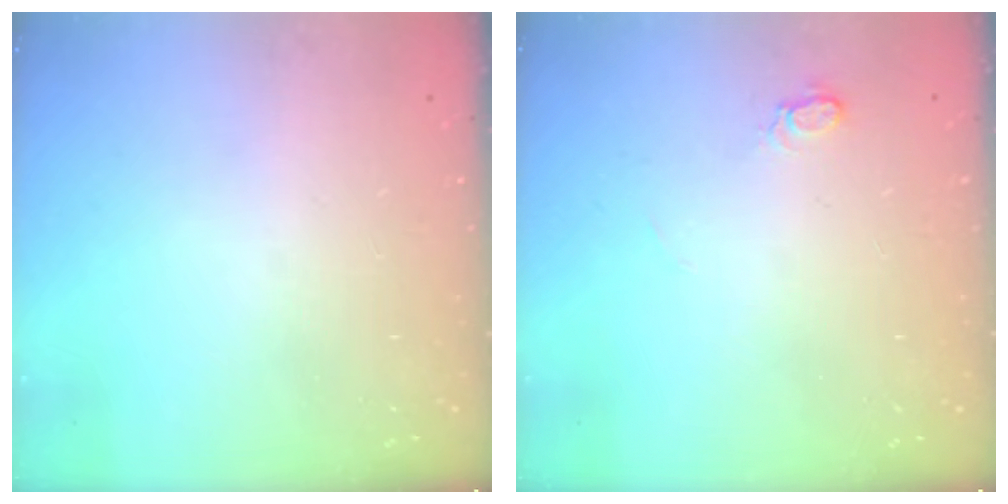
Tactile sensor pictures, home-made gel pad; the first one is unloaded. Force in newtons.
{"total": 4.9, "press": 4.9, "slide": 0.6}